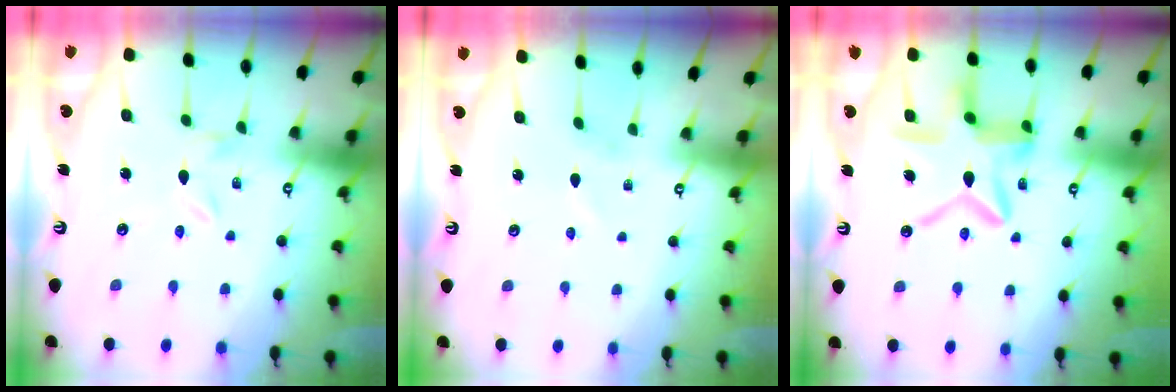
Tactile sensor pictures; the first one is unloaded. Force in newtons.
{"total": 0.9, "press": 0.8, "slide": 0.2}
{"total": 15.7, "press": 15.7, "slide": 1.4}